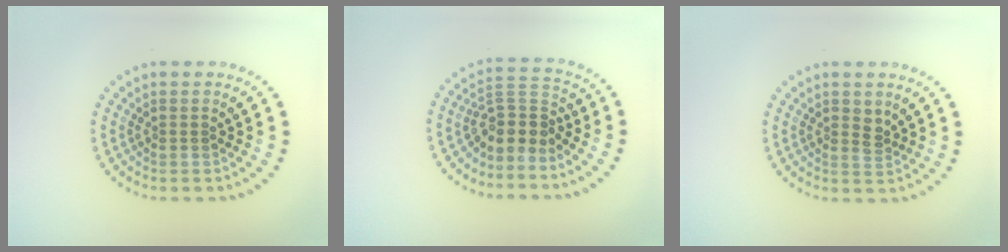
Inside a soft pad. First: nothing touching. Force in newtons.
{"total": 3.5, "press": 2.6, "slide": 2.4}
{"total": 1.3, "press": 1.2, "slide": 0.5}